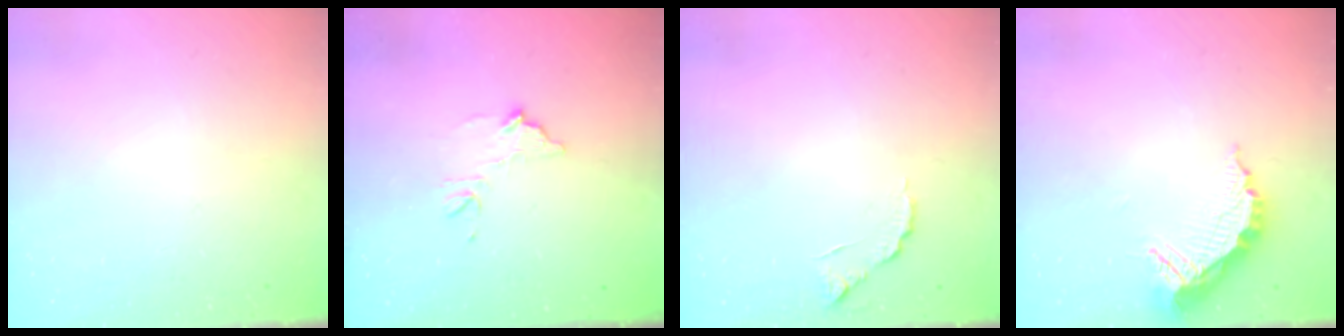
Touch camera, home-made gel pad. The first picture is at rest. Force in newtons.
{"total": 9.2, "press": 9.2, "slide": 0.3}
{"total": 6.5, "press": 6.5, "slide": 0.5}
{"total": 9.5, "press": 9.5, "slide": 0.7}